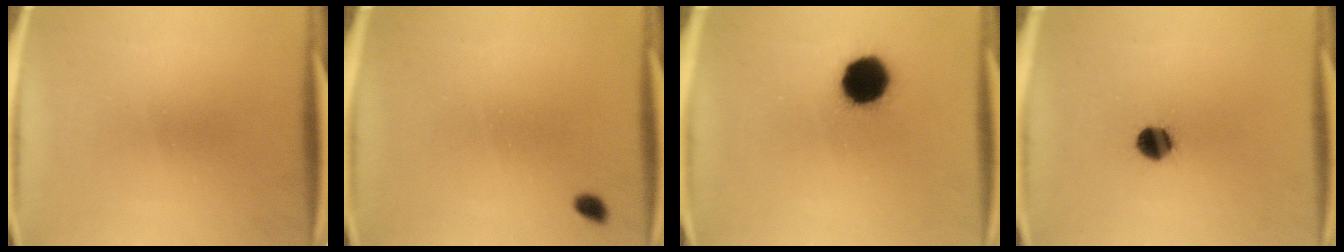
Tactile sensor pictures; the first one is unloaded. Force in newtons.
{"total": 1.3}
{"total": 12.1}
{"total": 5.3}